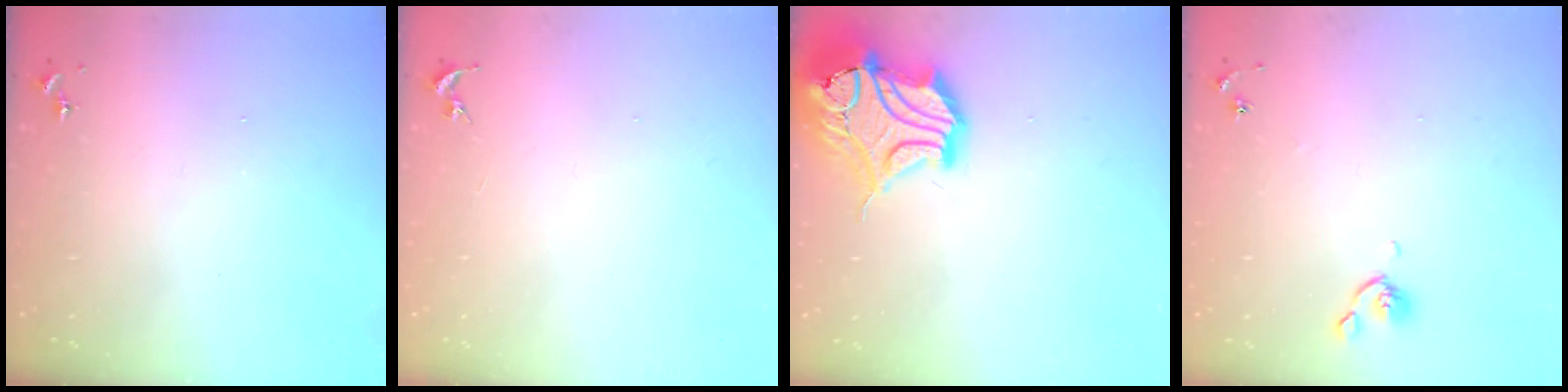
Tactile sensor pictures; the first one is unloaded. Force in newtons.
{"total": 0.0}
{"total": 19.2, "press": 18.9, "slide": 3.2}
{"total": 4.4, "press": 4.3, "slide": 0.8}